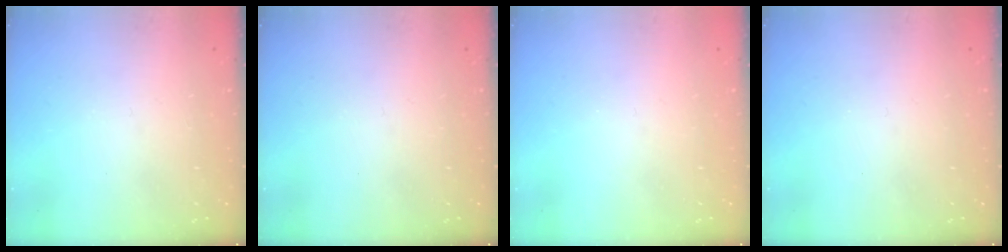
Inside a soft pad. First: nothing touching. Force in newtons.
{"total": 0.0}
{"total": 0.0}
{"total": 0.0}